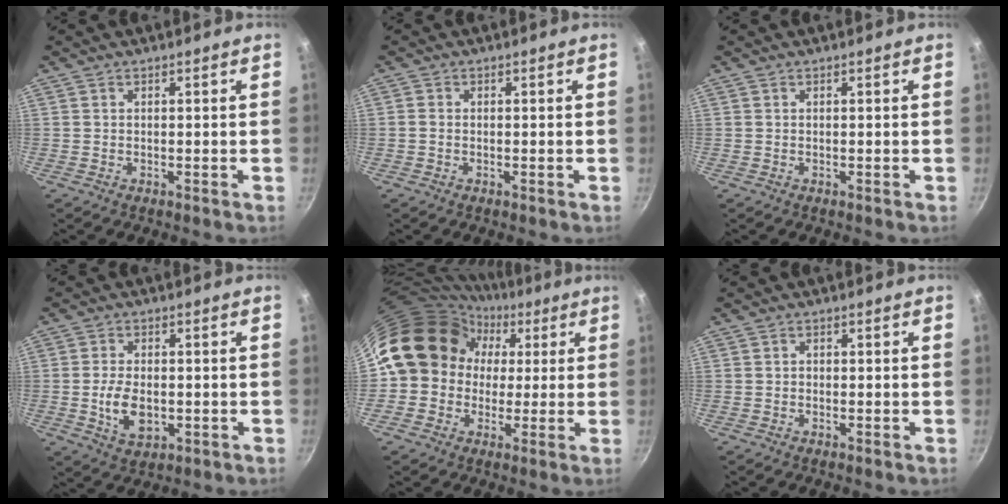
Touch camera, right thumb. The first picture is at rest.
{"total": 1.0, "force": [-0.3, 0.9, 0.5], "torque": [-0.009, 0.004, -0.007]}
{"total": 0.0}
{"total": 7.4, "force": [-1.1, 4.4, 5.8], "torque": [-0.103, 0.000, -0.015]}
{"total": 15.3, "force": [1.7, 13.5, 6.8], "torque": [-0.077, 0.040, 0.015]}
{"total": 0.6, "force": [-0.2, 0.6, 0.3], "torque": [-0.004, 0.003, -0.003]}